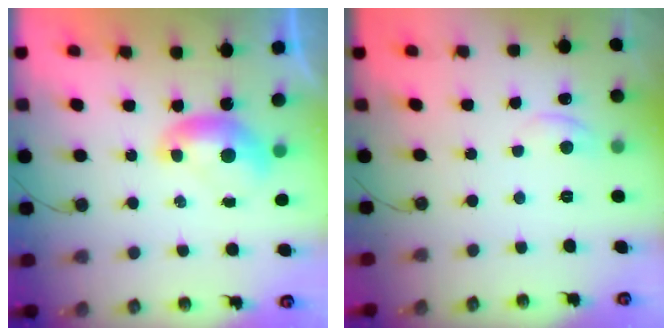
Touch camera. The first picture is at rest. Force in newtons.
{"total": 0.9, "press": 0.7, "slide": 0.5}